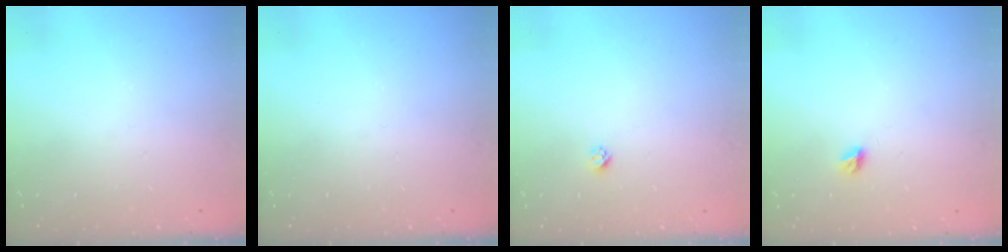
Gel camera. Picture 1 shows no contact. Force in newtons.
{"total": 0.0}
{"total": 2.3, "press": 2.3, "slide": 0.2}
{"total": 4.9, "press": 4.9, "slide": 0.5}